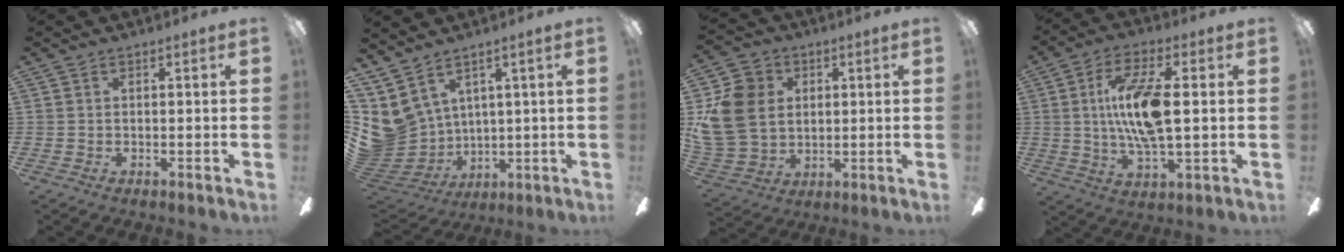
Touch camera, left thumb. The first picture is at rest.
{"total": 9.4, "force": [4.8, 7.5, 3.2], "torque": [-0.120, -0.043, 0.102]}
{"total": 15.0, "force": [2.9, 12.7, 7.3], "torque": [-0.188, 0.012, 0.059]}
{"total": 14.3, "force": [1.6, 5.4, 13.1], "torque": [-0.264, 0.002, 0.024]}